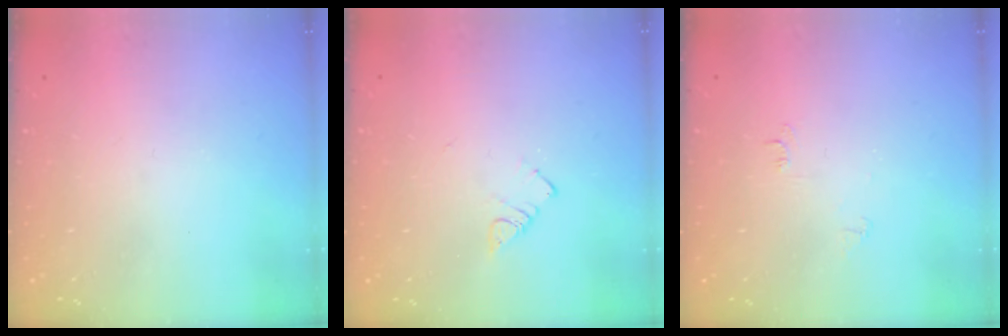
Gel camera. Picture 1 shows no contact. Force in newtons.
{"total": 2.9, "press": 2.9, "slide": 0.5}
{"total": 3.8, "press": 3.8, "slide": 0.5}